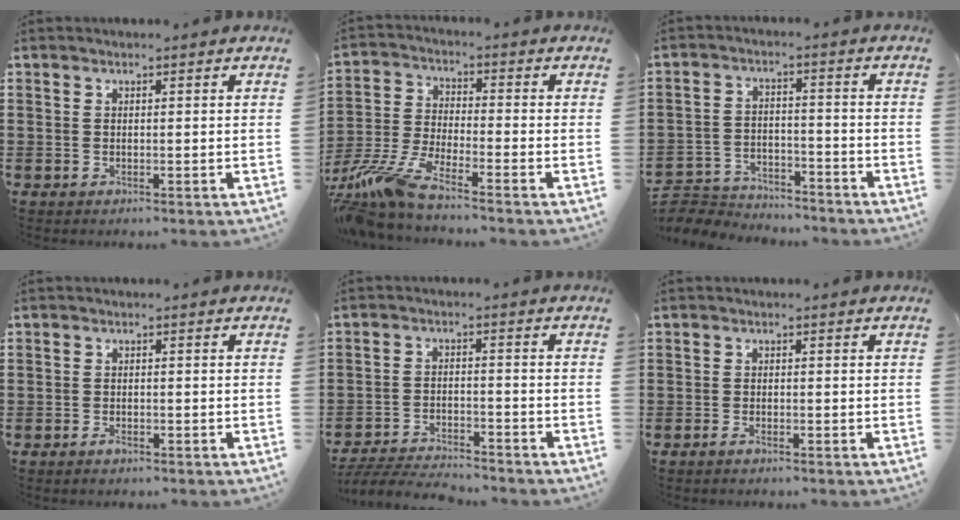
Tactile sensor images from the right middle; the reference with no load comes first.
{"total": 7.7, "force": [-6.7, 0.1, 3.6], "torque": [-0.100, -0.017, -0.138]}
{"total": 4.7, "force": [-4.6, 1.0, 0.2], "torque": [-0.013, 0.008, -0.099]}
{"total": 1.0, "force": [-0.7, 0.5, 0.6], "torque": [-0.012, -0.003, -0.012]}
{"total": 4.5, "force": [-4.4, 0.4, 0.9], "torque": [-0.023, 0.001, -0.093]}
{"total": 1.0, "force": [-0.8, 0.2, 0.6], "torque": [-0.016, -0.006, -0.014]}